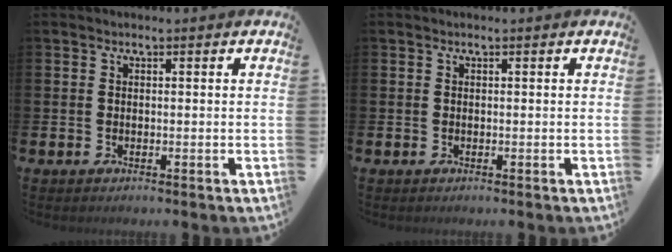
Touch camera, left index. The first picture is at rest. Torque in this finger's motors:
{"motor_torque": [-0.23, 0.26, 0.00, 0.00]}